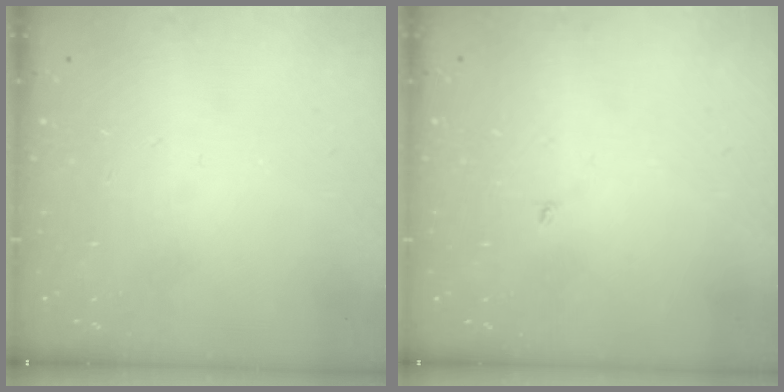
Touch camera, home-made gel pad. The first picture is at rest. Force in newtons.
{"total": 1.9, "press": 1.9, "slide": 0.2}